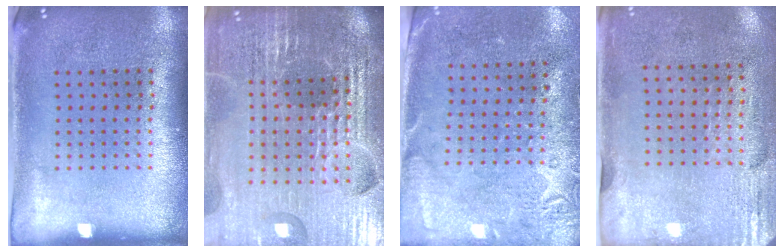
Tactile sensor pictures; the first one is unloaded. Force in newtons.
{"total": 5.4, "press": 5.0, "slide": 2.2}
{"total": 2.7, "press": 2.2, "slide": 1.6}
{"total": 2.9, "press": 2.5, "slide": 1.5}